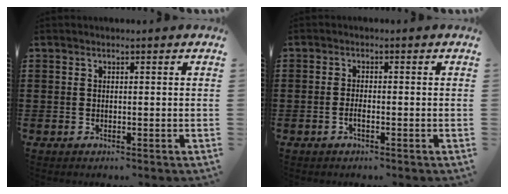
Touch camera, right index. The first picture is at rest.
{"total": 1.4, "force": [-0.6, 0.1, 1.2], "torque": [-0.024, -0.006, -0.008]}